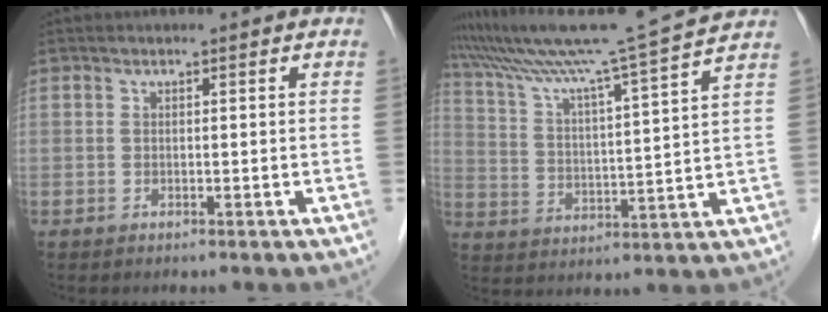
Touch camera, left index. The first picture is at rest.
{"total": 18.3, "force": [16.1, -3.2, 8.0], "torque": [-0.147, -0.028, 0.242]}